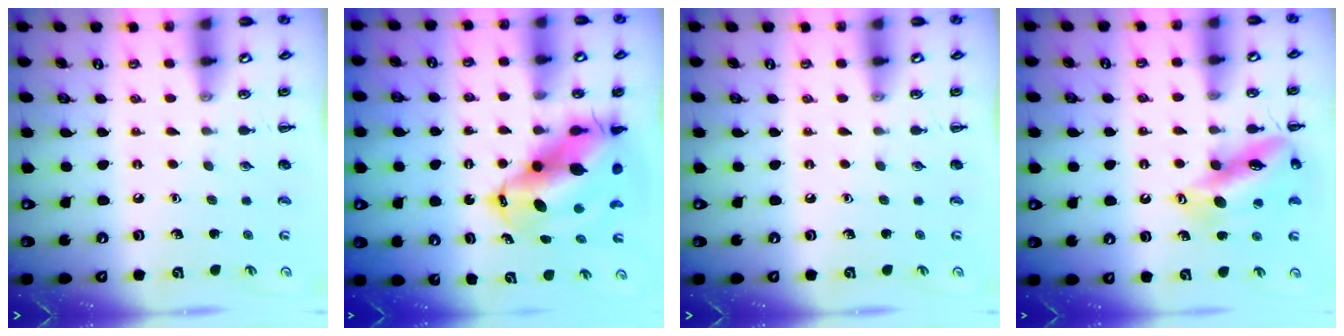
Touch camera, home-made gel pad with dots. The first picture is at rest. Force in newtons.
{"total": 12.7, "press": 12.3, "slide": 3.4}
{"total": 0.0}
{"total": 15.3, "press": 15.2, "slide": 2.2}